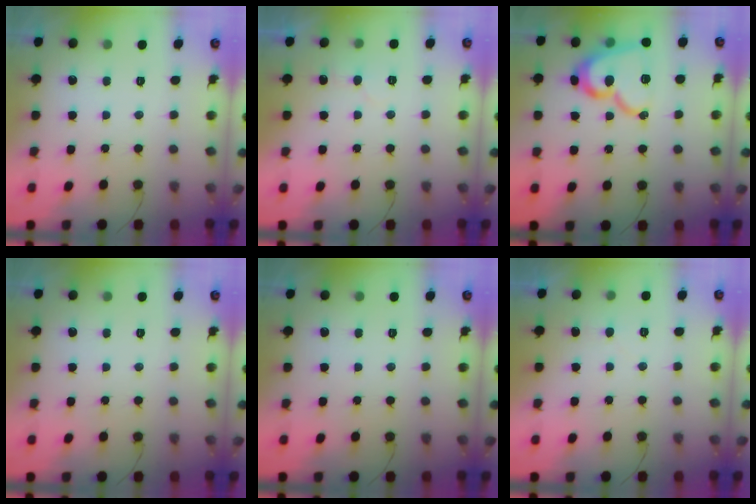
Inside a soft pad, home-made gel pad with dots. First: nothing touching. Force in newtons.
{"total": 4.7, "press": 4.7, "slide": 0.5}
{"total": 16.5, "press": 16.5, "slide": 1.4}
{"total": 0.0}
{"total": 0.0}
{"total": 3.9, "press": 3.9, "slide": 0.4}